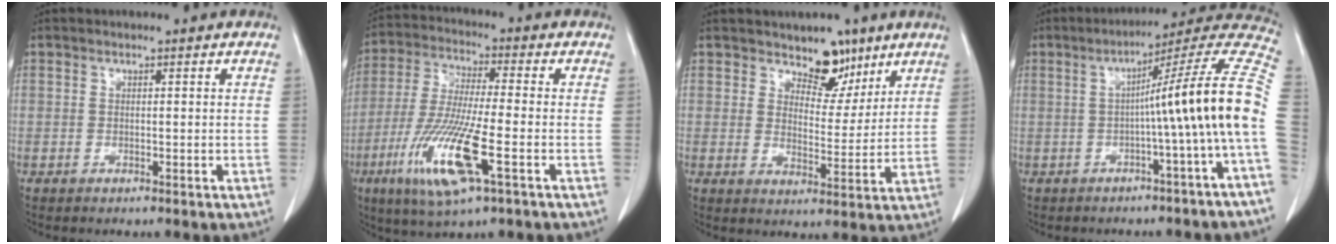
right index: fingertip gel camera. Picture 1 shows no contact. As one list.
[{"total": 13.8, "force": [-5.2, 1.3, 12.7], "torque": [-0.270, -0.025, -0.096]}, {"total": 6.4, "force": [4.7, 3.4, 2.7], "torque": [-0.026, -0.007, 0.076]}, {"total": 15.3, "force": [-1.8, -2.2, 15.0], "torque": [-0.185, 0.033, -0.037]}]